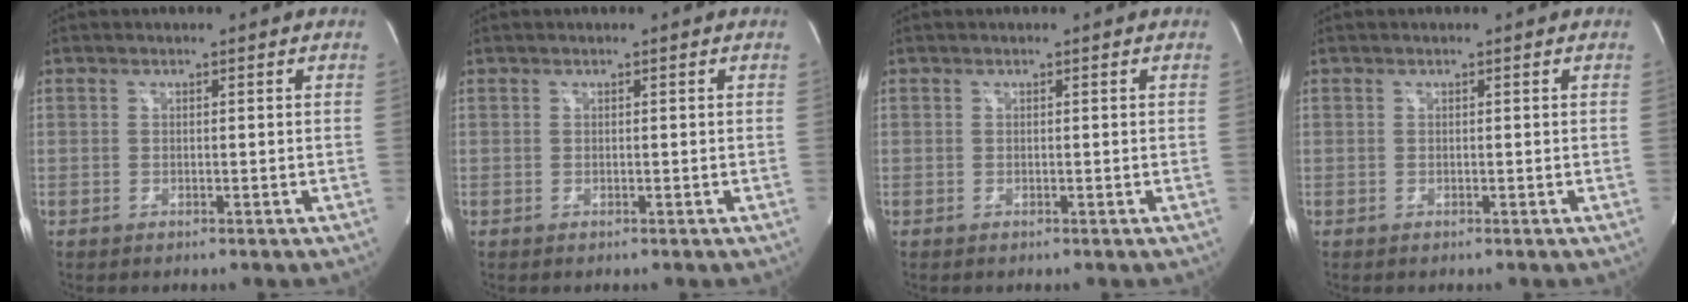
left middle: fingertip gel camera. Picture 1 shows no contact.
{"total": 0.0}
{"total": 0.0}
{"total": 0.0}